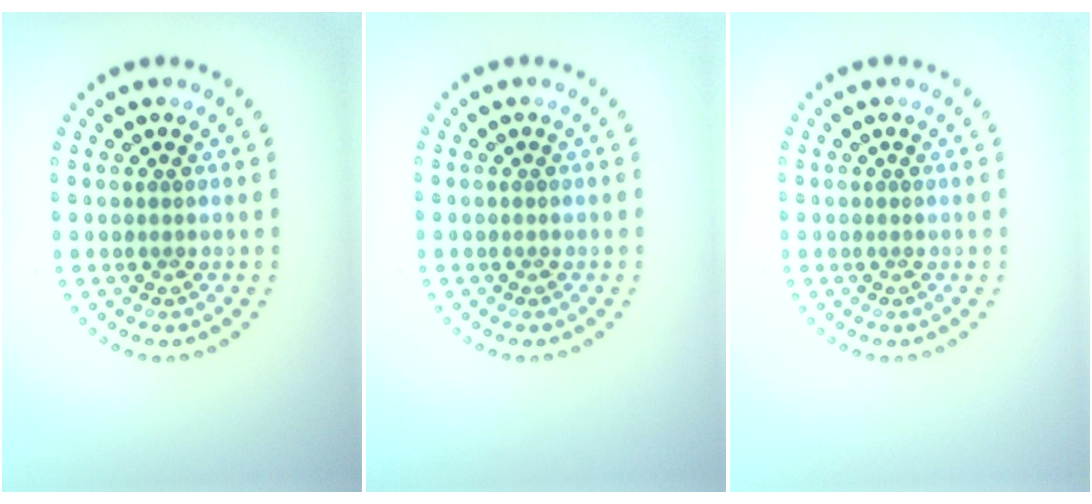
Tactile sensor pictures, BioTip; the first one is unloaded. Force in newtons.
{"total": 0.0}
{"total": 0.0}